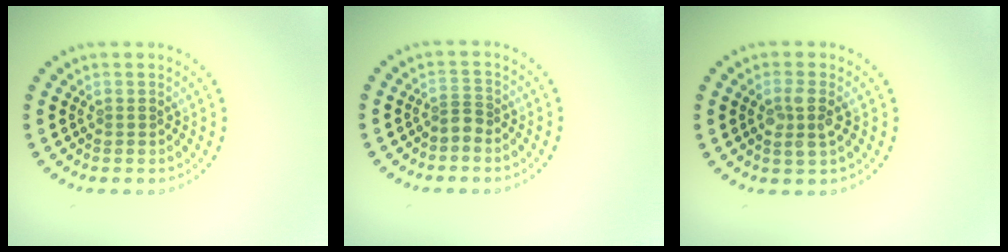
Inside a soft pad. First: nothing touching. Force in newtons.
{"total": 1.1, "press": 0.6, "slide": 0.9}
{"total": 2.4, "press": 2.2, "slide": 0.9}